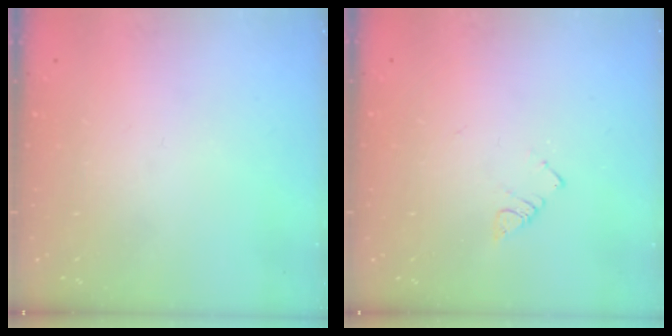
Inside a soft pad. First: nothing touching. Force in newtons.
{"total": 2.7, "press": 2.7, "slide": 0.4}